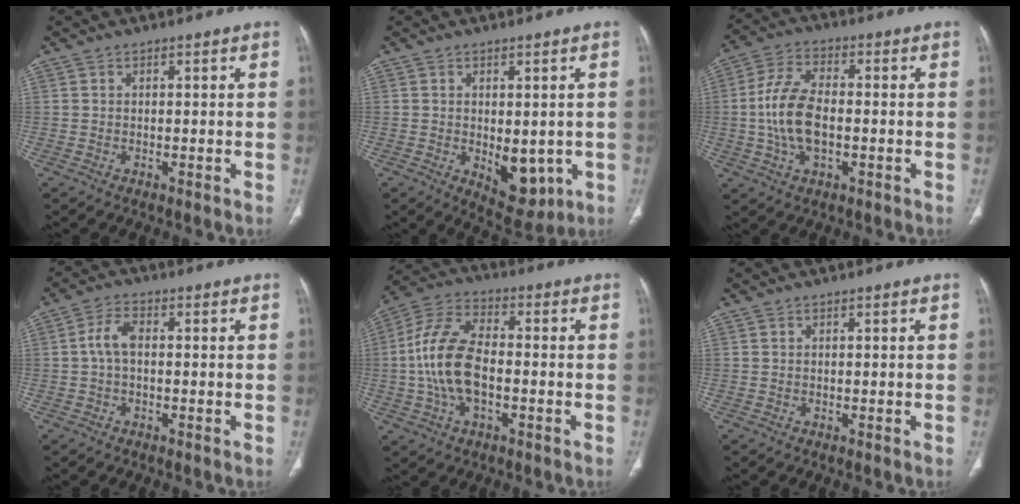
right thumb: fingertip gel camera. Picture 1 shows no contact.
{"total": 7.8, "force": [-1.4, 4.5, 6.3], "torque": [-0.058, -0.012, -0.001]}
{"total": 11.5, "force": [-1.1, 6.2, 9.6], "torque": [-0.195, 0.015, -0.023]}
{"total": 4.2, "force": [-0.1, 2.3, 3.6], "torque": [-0.073, 0.013, -0.006]}
{"total": 13.9, "force": [-1.7, 7.4, 11.6], "torque": [-0.241, 0.028, -0.034]}
{"total": 0.0}